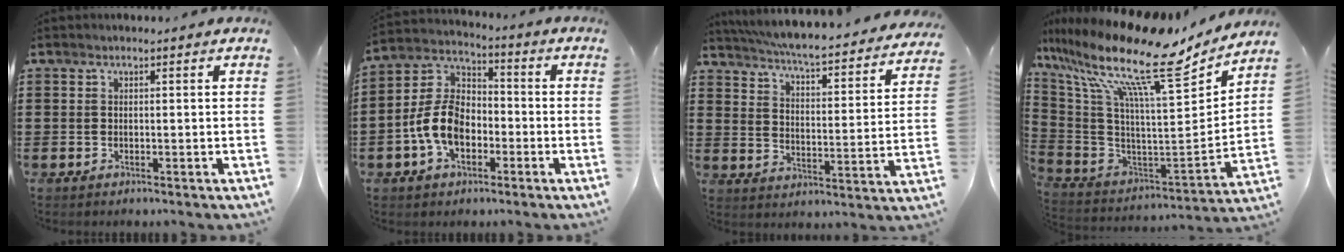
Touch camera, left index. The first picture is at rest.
{"total": 9.3, "force": [-3.1, 5.9, 6.4], "torque": [-0.172, 0.002, -0.069]}
{"total": 5.5, "force": [5.1, -0.4, 2.0], "torque": [-0.063, -0.047, 0.082]}
{"total": 16.9, "force": [11.5, 3.3, 12.0], "torque": [-0.239, -0.079, 0.172]}